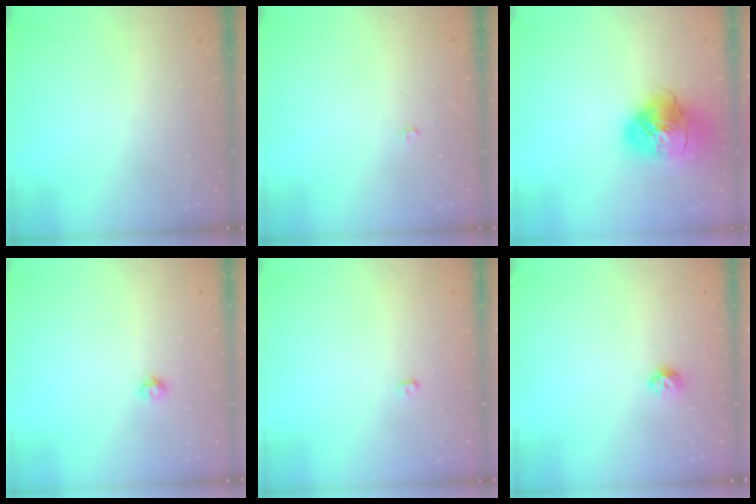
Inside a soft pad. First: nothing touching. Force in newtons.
{"total": 2.1, "press": 2.1, "slide": 0.2}
{"total": 14.9, "press": 14.8, "slide": 1.9}
{"total": 3.8, "press": 3.8, "slide": 0.5}
{"total": 2.6, "press": 2.6, "slide": 0.4}
{"total": 6.0, "press": 5.9, "slide": 1.0}